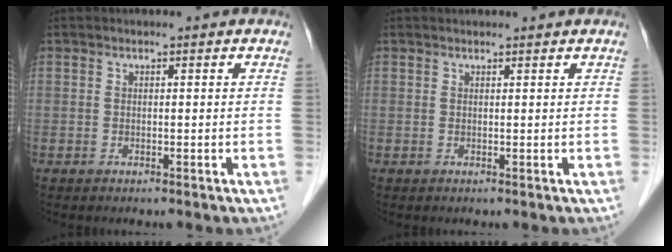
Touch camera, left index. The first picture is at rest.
{"total": 1.8, "force": [1.8, 0.0, 0.3], "torque": [-0.007, 0.012, 0.026]}